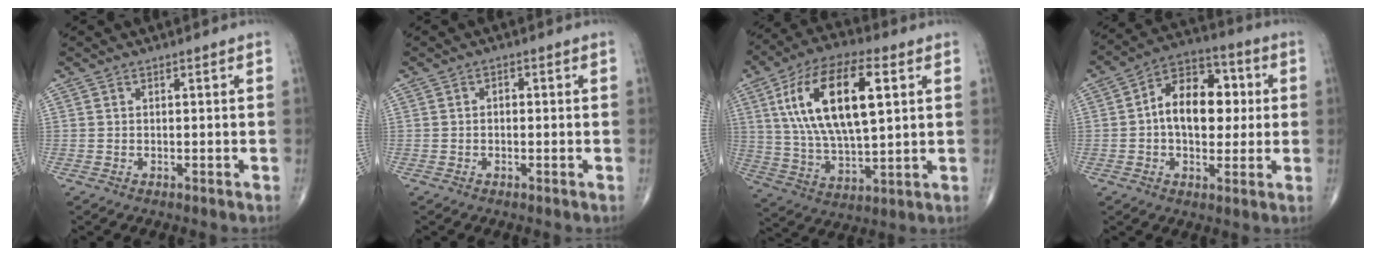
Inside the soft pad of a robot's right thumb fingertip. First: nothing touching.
{"total": 0.9, "force": [0.0, 0.6, 0.7], "torque": [-0.004, 0.003, -0.004]}
{"total": 20.7, "force": [5.9, 8.7, 17.8], "torque": [-0.322, -0.003, 0.102]}
{"total": 14.2, "force": [1.1, 9.1, 10.9], "torque": [-0.131, 0.024, 0.007]}